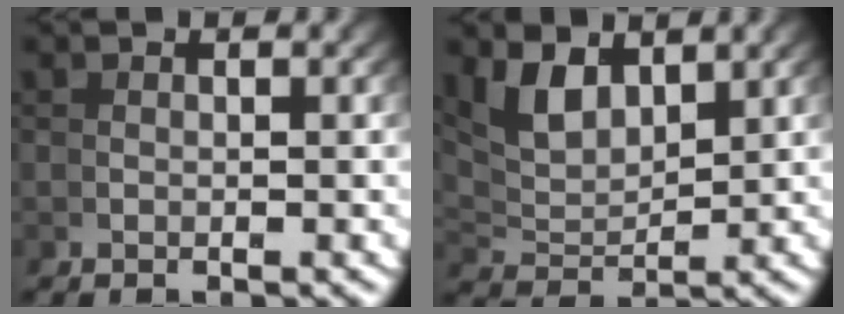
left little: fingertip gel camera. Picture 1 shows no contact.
{"total": 4.7, "force": [2.3, 2.6, 3.2], "torque": [-0.077, -0.013, 0.053]}